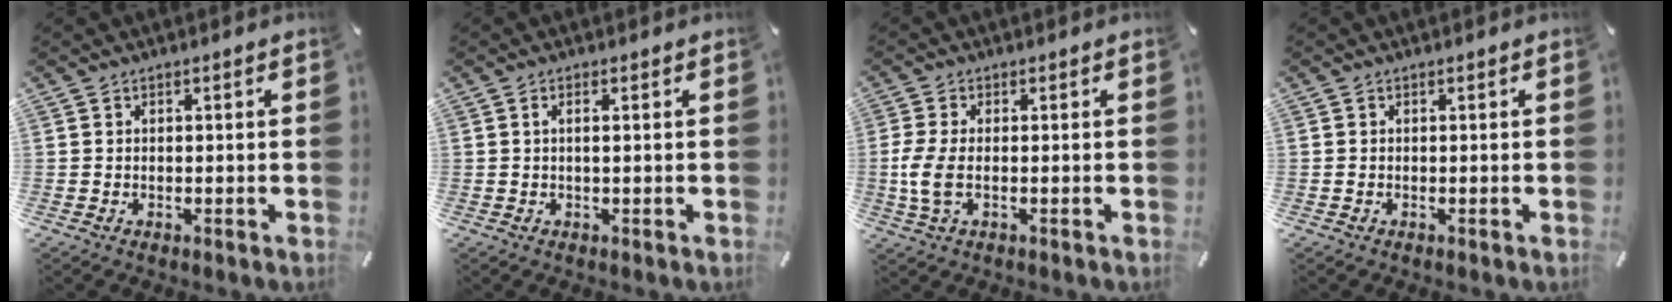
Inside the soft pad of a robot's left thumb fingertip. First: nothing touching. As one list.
[{"total": 1.6, "force": [0.2, 0.2, 1.5], "torque": [-0.029, -0.001, 0.002]}, {"total": 5.9, "force": [-0.8, 2.5, 5.3], "torque": [-0.121, -0.006, -0.017]}, {"total": 0.5, "force": [-0.2, 0.4, 0.3], "torque": [-0.005, 0.002, -0.004]}]